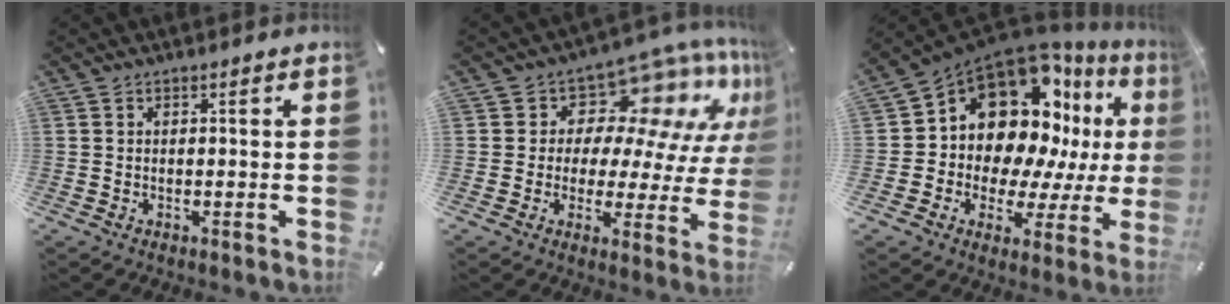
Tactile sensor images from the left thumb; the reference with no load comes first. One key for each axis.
{"total": 12.8, "fx": 8.4, "fy": 7.8, "fz": 5.7, "tx": -0.079, "ty": -0.080, "tz": 0.144}
{"total": 16.5, "fx": 7.0, "fy": 11.8, "fz": 9.3, "tx": -0.163, "ty": -0.089, "tz": 0.125}